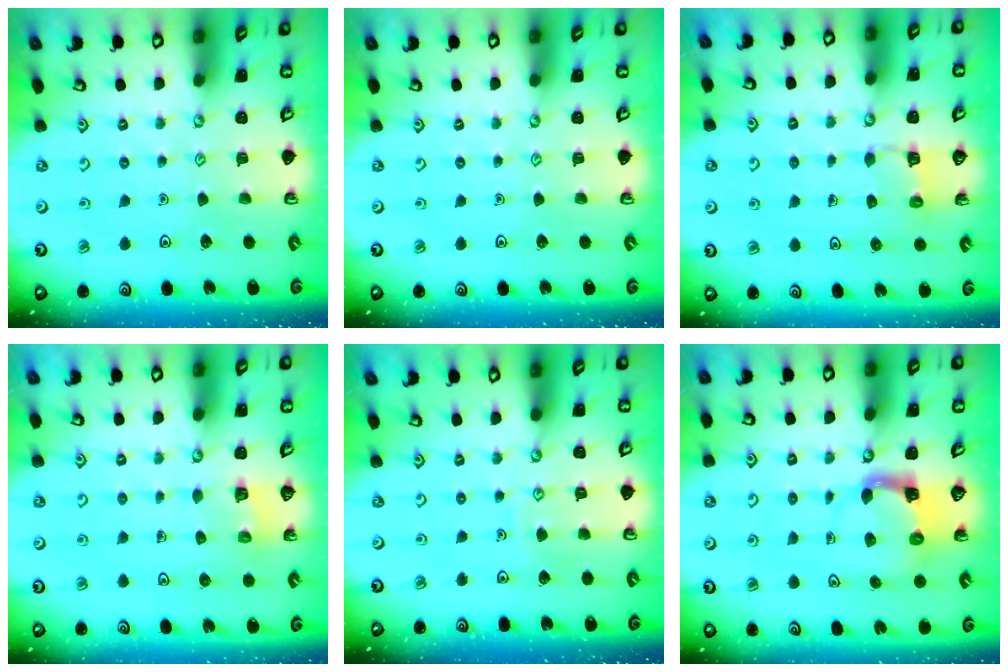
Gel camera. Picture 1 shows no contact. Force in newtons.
{"total": 0.0}
{"total": 3.1, "press": 3.1, "slide": 0.2}
{"total": 3.7, "press": 3.6, "slide": 0.2}
{"total": 4.7, "press": 4.7, "slide": 0.5}
{"total": 3.6, "press": 3.6, "slide": 0.4}